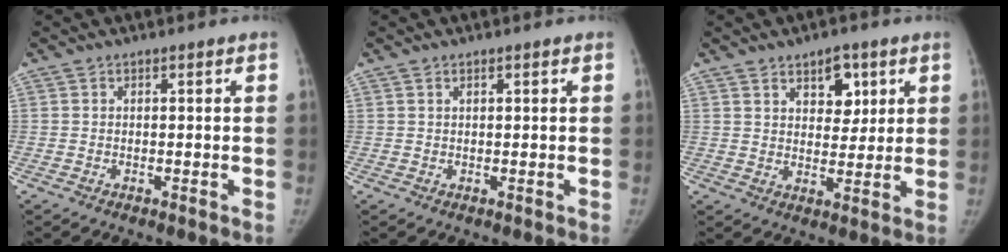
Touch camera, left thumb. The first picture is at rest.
{"total": 0.5, "force": [0.4, 0.2, 0.3], "torque": [-0.005, 0.001, 0.006]}
{"total": 6.9, "force": [3.4, 4.2, 4.2], "torque": [-0.027, -0.020, 0.051]}